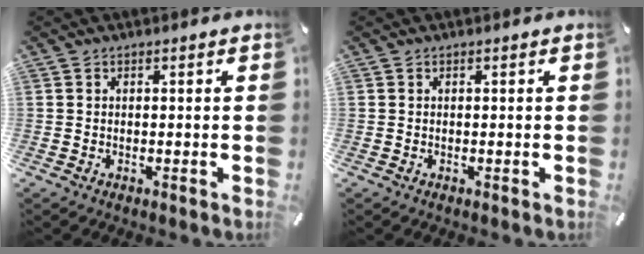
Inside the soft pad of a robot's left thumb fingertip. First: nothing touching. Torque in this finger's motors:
{"motor_torque": [-0.04, 0.00, -0.03, 0.04, 0.00]}